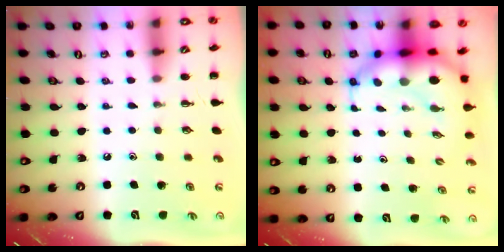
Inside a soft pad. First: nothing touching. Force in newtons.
{"total": 8.2, "press": 7.9, "slide": 2.3}